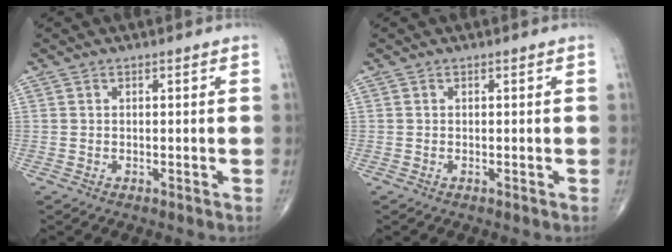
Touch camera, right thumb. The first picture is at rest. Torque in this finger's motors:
{"motor_torque": [0.16, 0.08, -0.07, -0.18, 0.01]}